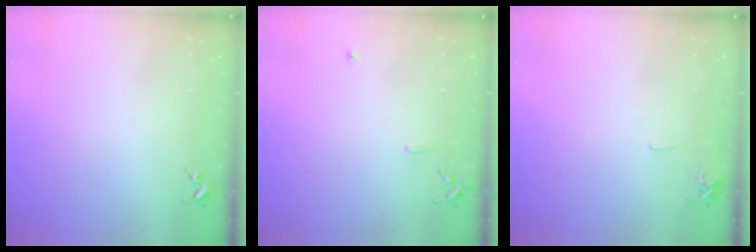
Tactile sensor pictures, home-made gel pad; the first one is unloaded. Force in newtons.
{"total": 6.2, "press": 6.1, "slide": 0.7}
{"total": 6.5, "press": 6.4, "slide": 0.7}